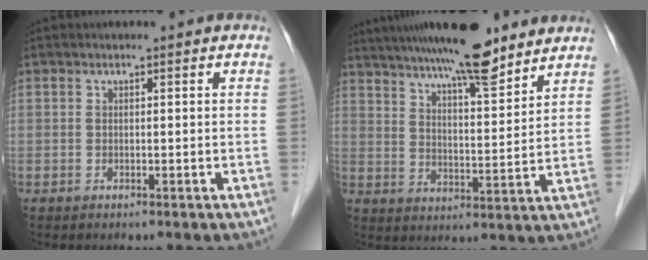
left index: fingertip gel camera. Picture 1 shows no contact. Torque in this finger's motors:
{"motor_torque": [0.20, -0.98, 0.92, 0.21]}